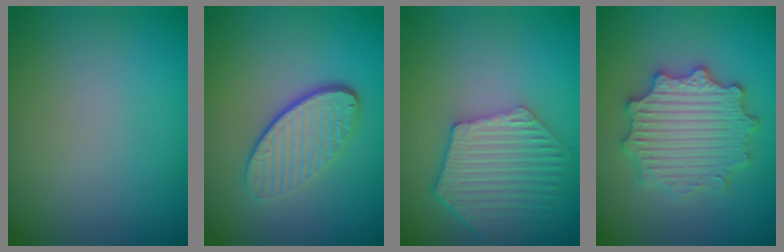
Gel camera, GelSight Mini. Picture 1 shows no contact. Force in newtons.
{"total": 4.1, "press": 3.0, "slide": 2.8}
{"total": 5.8, "press": 4.7, "slide": 3.4}
{"total": 5.6, "press": 5.5, "slide": 1.0}